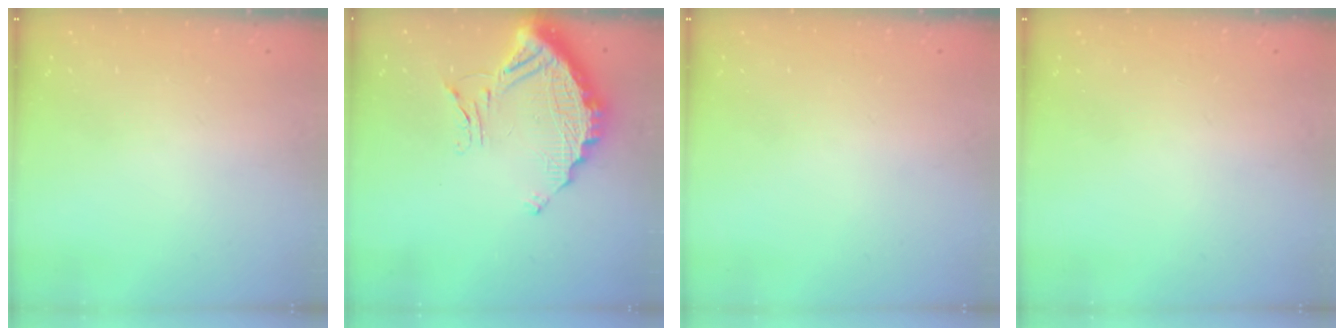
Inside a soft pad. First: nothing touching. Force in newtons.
{"total": 12.8, "press": 12.8, "slide": 0.8}
{"total": 0.0}
{"total": 0.0}